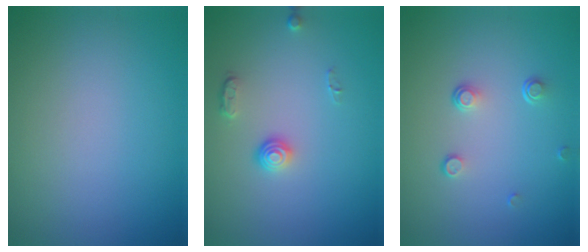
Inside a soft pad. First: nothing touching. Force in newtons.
{"total": 1.4, "press": 1.0, "slide": 1.0}
{"total": 1.4, "press": 0.8, "slide": 1.2}